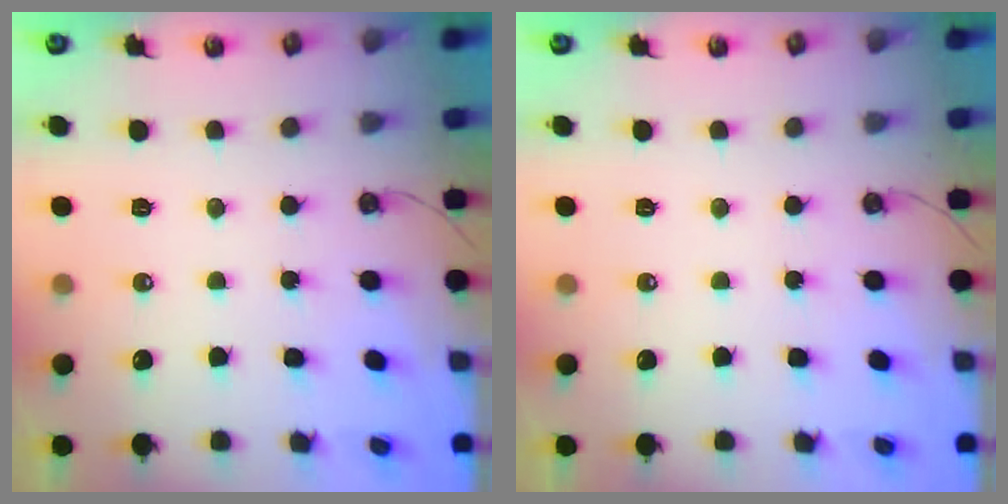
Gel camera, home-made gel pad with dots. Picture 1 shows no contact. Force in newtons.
{"total": 0.0}